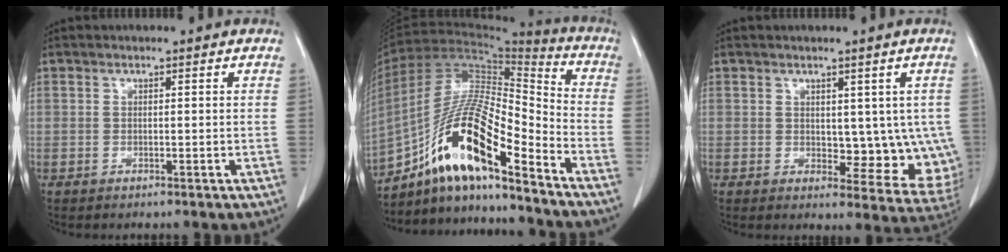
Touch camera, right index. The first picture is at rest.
{"total": 17.1, "force": [-11.0, 2.6, 12.8], "torque": [-0.245, 0.010, -0.193]}
{"total": 8.6, "force": [0.5, 4.9, 7.1], "torque": [-0.062, -0.006, 0.019]}